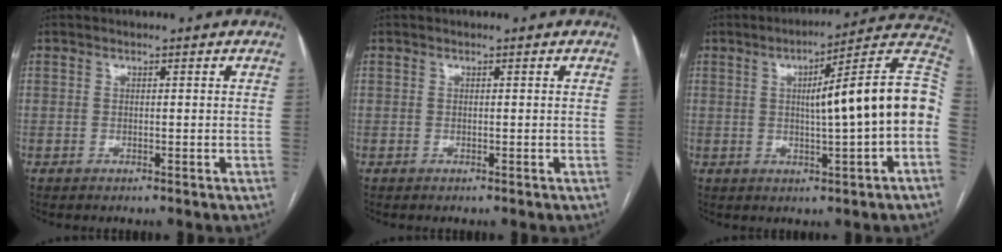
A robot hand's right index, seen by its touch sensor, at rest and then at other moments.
{"total": 0.0}
{"total": 16.1, "force": [-0.2, 0.5, 16.1], "torque": [-0.211, 0.037, -0.004]}